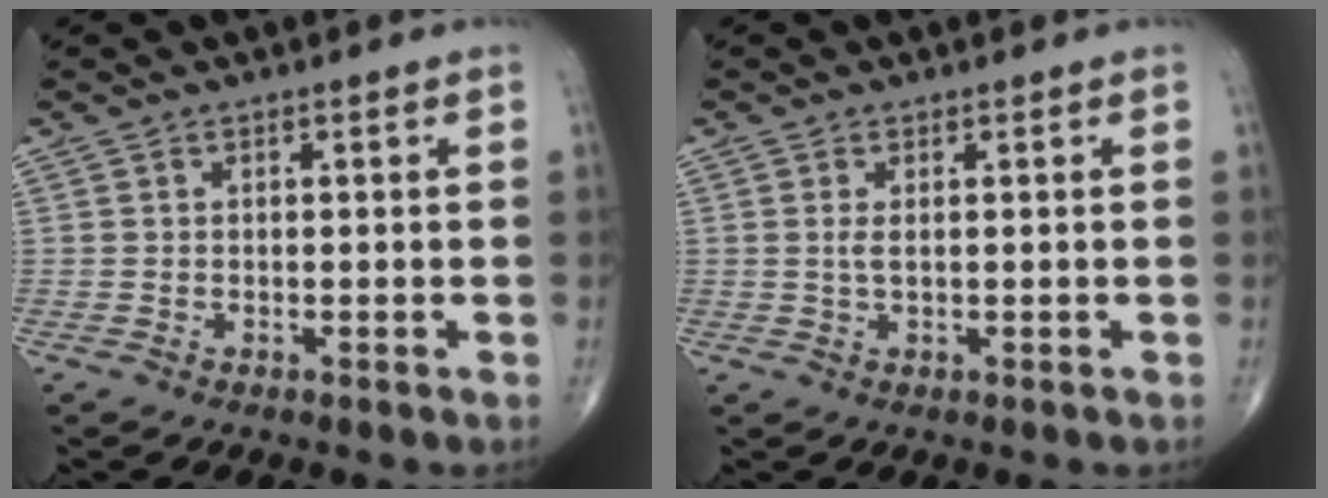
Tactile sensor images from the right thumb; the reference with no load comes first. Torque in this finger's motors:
{"motor_torque": [-0.59, 0.32, -0.02, -0.28, 0.00]}